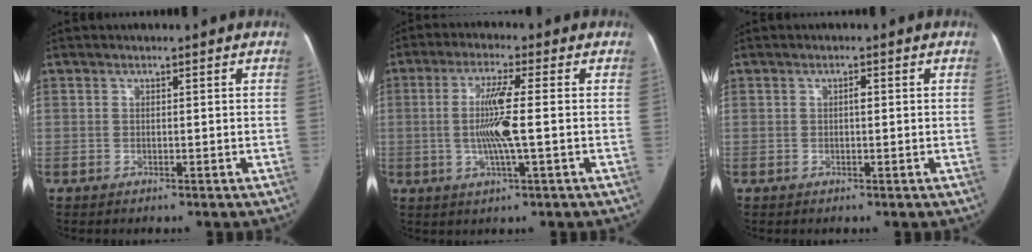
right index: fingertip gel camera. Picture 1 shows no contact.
{"total": 7.7, "force": [-0.5, 0.0, 7.7], "torque": [-0.151, -0.001, -0.012]}
{"total": 1.0, "force": [0.1, 0.4, 0.9], "torque": [-0.015, 0.003, 0.001]}